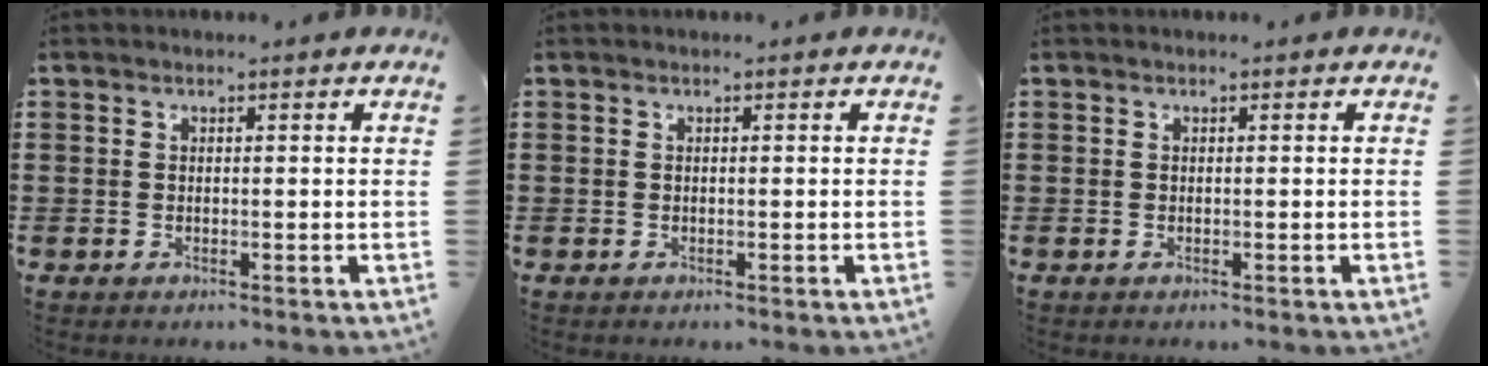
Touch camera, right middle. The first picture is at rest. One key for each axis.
{"total": 0.0}
{"total": 0.0}